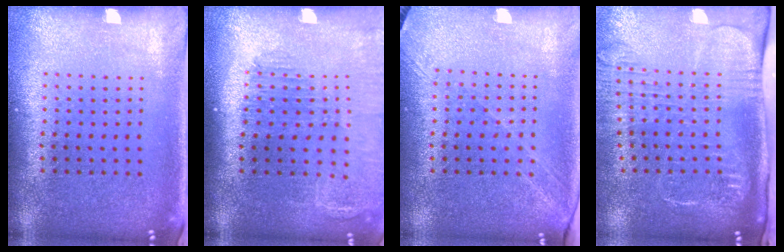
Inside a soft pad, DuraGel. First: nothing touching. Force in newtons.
{"total": 1.4, "press": 1.3, "slide": 0.3}
{"total": 1.5, "press": 1.3, "slide": 0.8}
{"total": 2.7, "press": 2.0, "slide": 1.7}